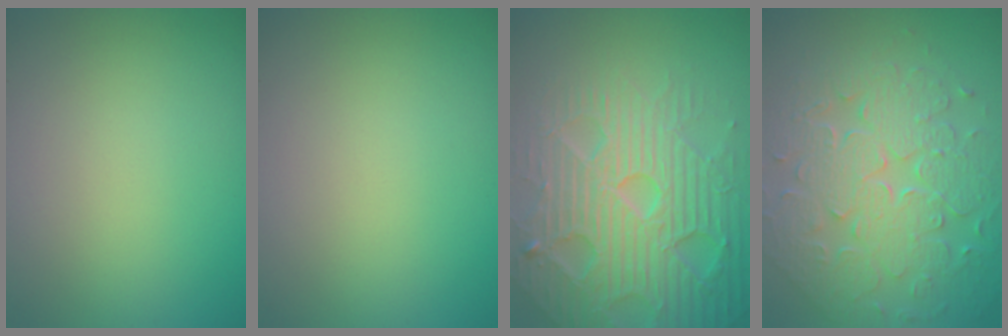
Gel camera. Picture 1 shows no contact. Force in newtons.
{"total": 0.0}
{"total": 7.4, "press": 7.3, "slide": 1.5}
{"total": 8.7, "press": 6.3, "slide": 6.1}